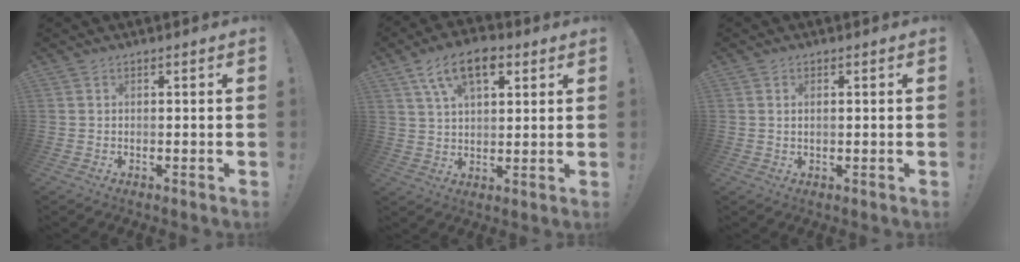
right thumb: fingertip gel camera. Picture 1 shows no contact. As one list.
[{"total": 12.1, "force": [5.9, 6.2, 8.5], "torque": [-0.141, -0.004, 0.108]}, {"total": 1.3, "force": [0.4, 0.3, 1.2], "torque": [-0.023, 0.002, 0.007]}]